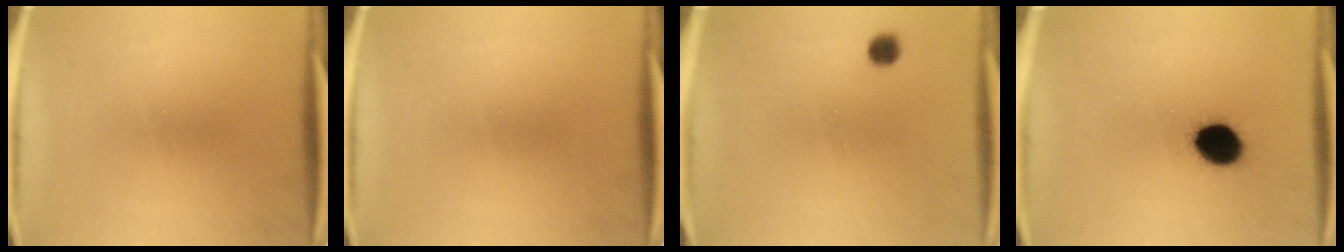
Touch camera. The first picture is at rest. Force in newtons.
{"total": 0.0}
{"total": 2.6}
{"total": 9.2}